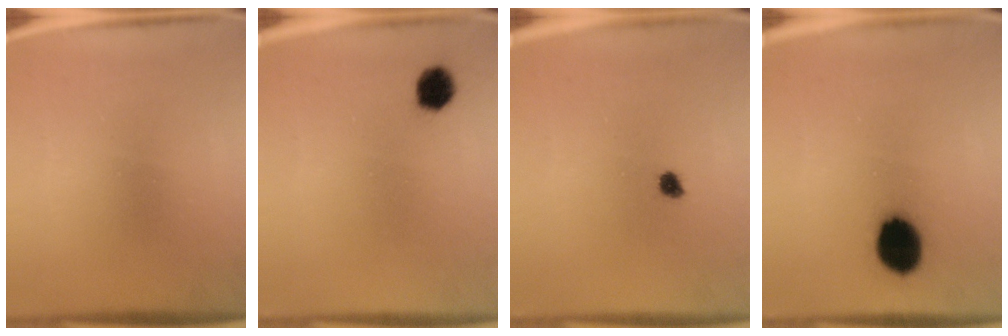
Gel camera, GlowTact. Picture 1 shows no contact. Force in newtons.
{"total": 4.1}
{"total": 1.8}
{"total": 10.8}